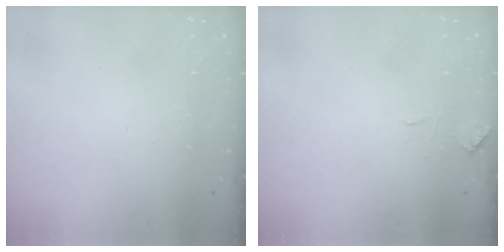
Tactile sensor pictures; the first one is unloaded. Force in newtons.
{"total": 0.5, "press": 0.1, "slide": 0.5}